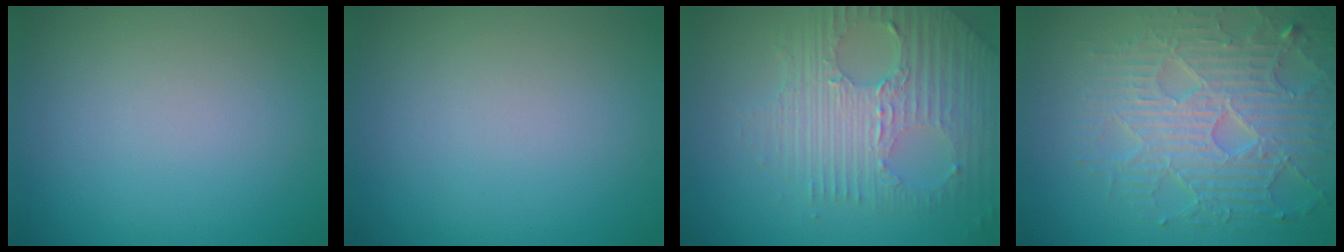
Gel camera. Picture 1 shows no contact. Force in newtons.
{"total": 0.0}
{"total": 6.6, "press": 4.5, "slide": 4.9}
{"total": 6.6, "press": 5.5, "slide": 3.6}